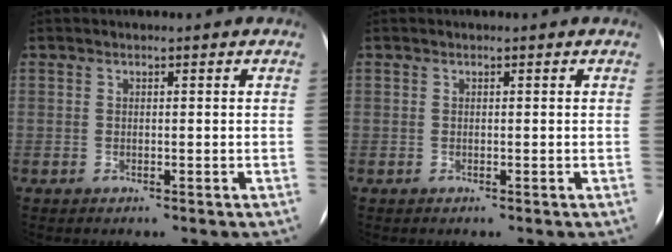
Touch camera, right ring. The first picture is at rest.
{"total": 0.0}